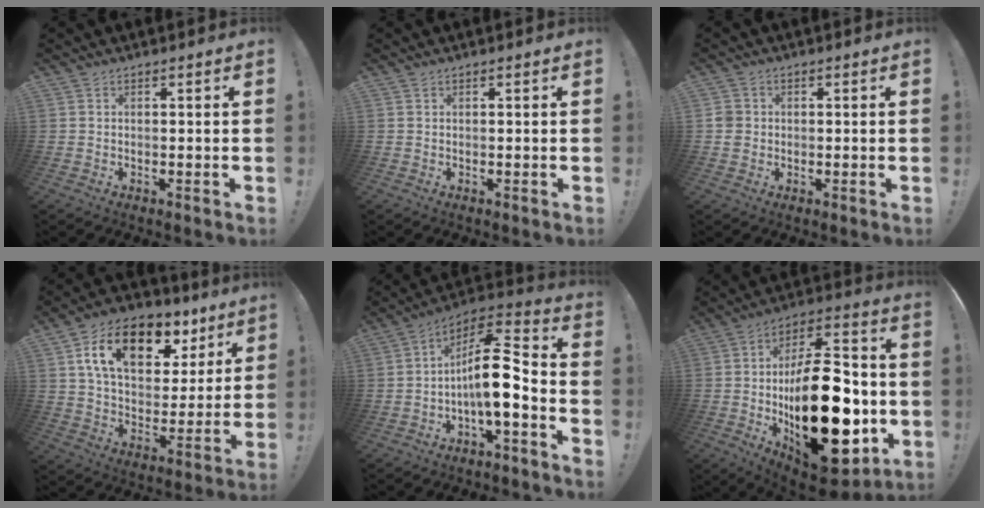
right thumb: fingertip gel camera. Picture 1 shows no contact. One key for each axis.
{"total": 0.0}
{"total": 3.7, "fx": -0.1, "fy": 3.4, "fz": 1.4, "tx": -0.030, "ty": 0.007, "tz": 0.000}
{"total": 19.0, "fx": 9.4, "fy": 11.2, "fz": 12.0, "tx": -0.184, "ty": -0.038, "tz": 0.164}
{"total": 14.9, "fx": -2.3, "fy": 5.1, "fz": 13.8, "tx": -0.226, "ty": 0.008, "tz": -0.039}
{"total": 33.1, "fx": -5.1, "fy": 17.1, "fz": 27.9, "tx": -0.460, "ty": 0.030, "tz": -0.062}